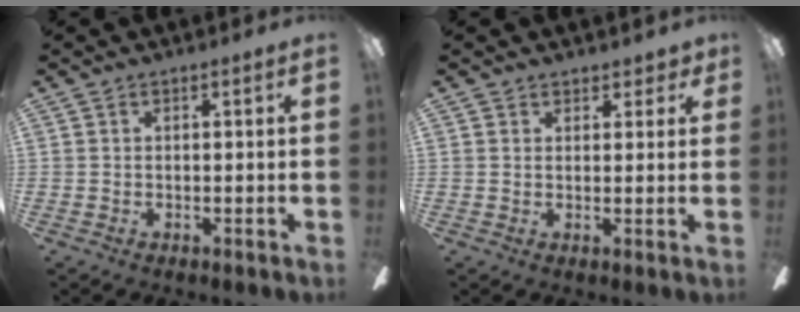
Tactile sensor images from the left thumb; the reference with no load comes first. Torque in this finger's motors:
{"motor_torque": [-0.18, 0.08, -0.28, -0.33, -0.02]}